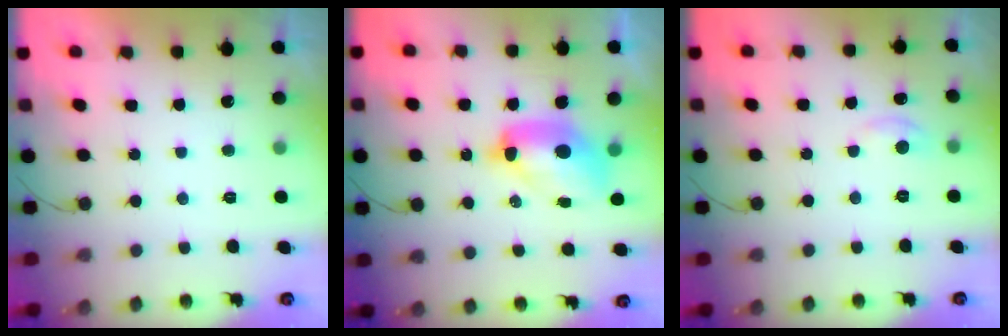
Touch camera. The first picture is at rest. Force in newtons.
{"total": 11.1, "press": 11.0, "slide": 1.2}
{"total": 3.5, "press": 3.5, "slide": 0.5}